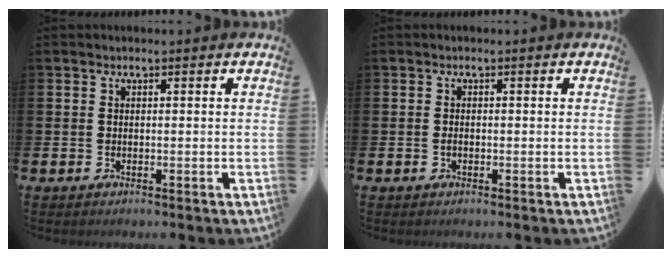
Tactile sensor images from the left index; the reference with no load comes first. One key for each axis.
{"total": 0.6, "fx": -0.2, "fy": 0.4, "fz": 0.5, "tx": -0.011, "ty": 0.001, "tz": -0.005}